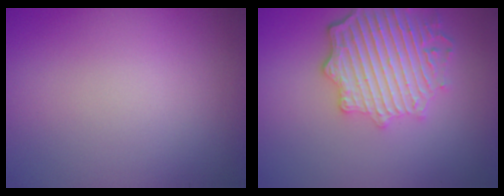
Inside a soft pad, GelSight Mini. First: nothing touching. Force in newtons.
{"total": 5.8, "press": 4.6, "slide": 3.6}